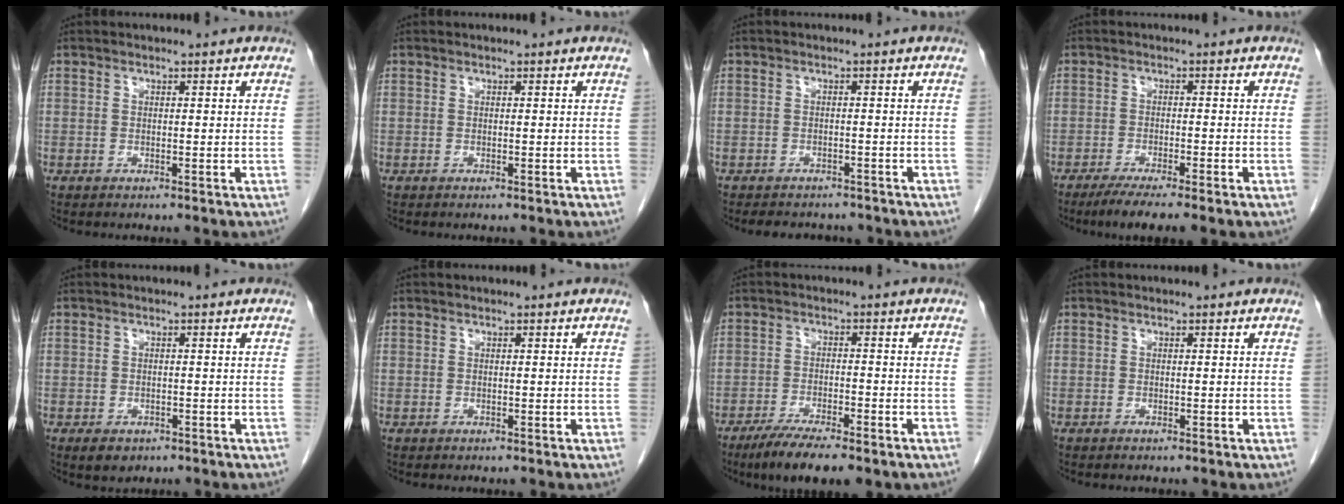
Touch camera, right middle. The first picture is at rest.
{"total": 0.0}
{"total": 5.7, "force": [-5.1, 2.2, 1.5], "torque": [-0.021, 0.001, -0.061]}
{"total": 5.6, "force": [-4.0, 0.0, 3.9], "torque": [-0.061, -0.012, -0.064]}
{"total": 2.9, "force": [-1.7, 1.8, 1.4], "torque": [-0.019, -0.001, -0.016]}
{"total": 0.0}
{"total": 8.5, "force": [-6.1, 1.8, 5.7], "torque": [-0.093, -0.016, -0.094]}
{"total": 0.0}